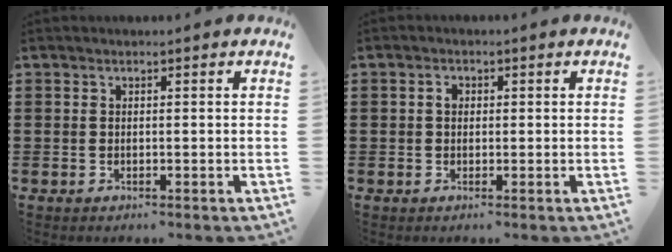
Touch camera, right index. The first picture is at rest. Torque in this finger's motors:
{"motor_torque": [0.70, 0.67, 0.32, 0.05]}